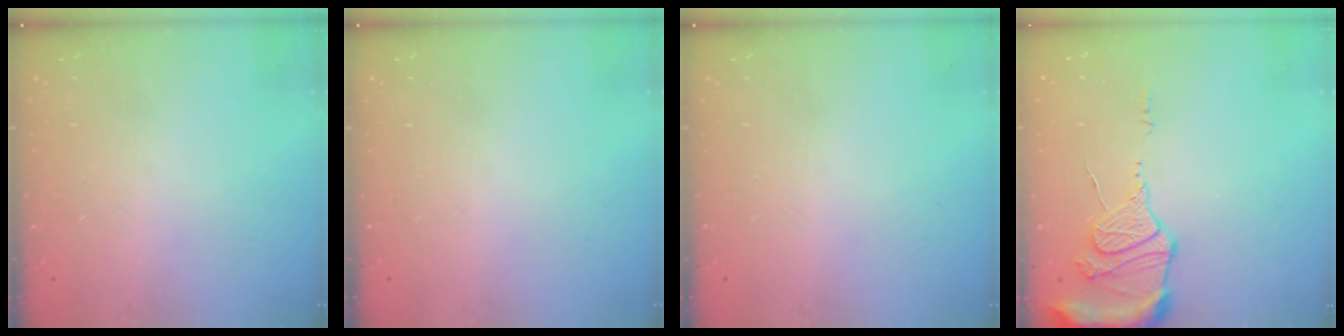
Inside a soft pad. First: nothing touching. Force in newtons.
{"total": 0.0}
{"total": 0.0}
{"total": 12.5, "press": 12.4, "slide": 1.1}